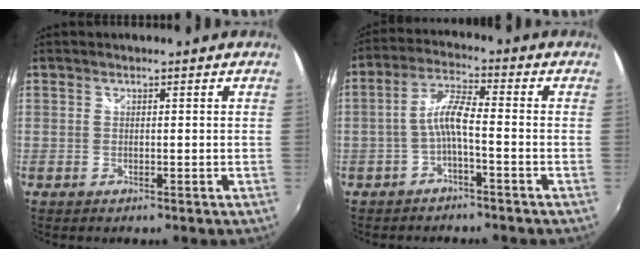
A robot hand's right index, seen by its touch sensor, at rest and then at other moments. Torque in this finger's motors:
{"motor_torque": [0.68, -0.45, 0.41, 0.11]}